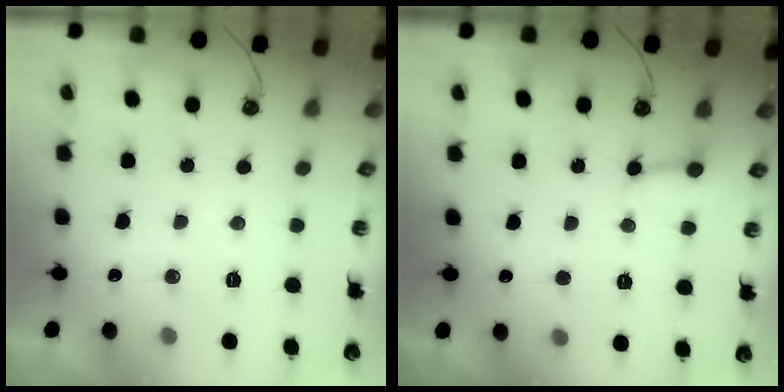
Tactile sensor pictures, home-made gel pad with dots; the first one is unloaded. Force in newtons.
{"total": 2.7, "press": 2.6, "slide": 0.6}